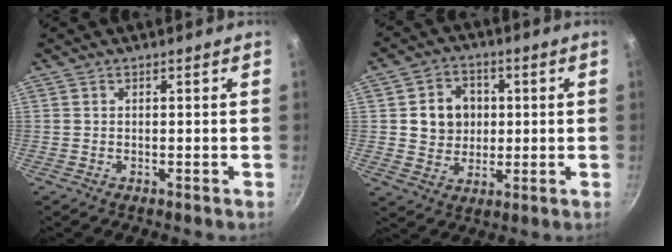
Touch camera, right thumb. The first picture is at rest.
{"total": 8.7, "force": [1.1, 7.6, 4.0], "torque": [-0.032, 0.002, 0.018]}